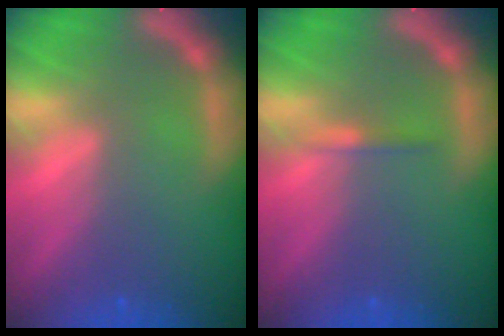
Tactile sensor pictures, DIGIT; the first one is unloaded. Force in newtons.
{"total": 0.9}